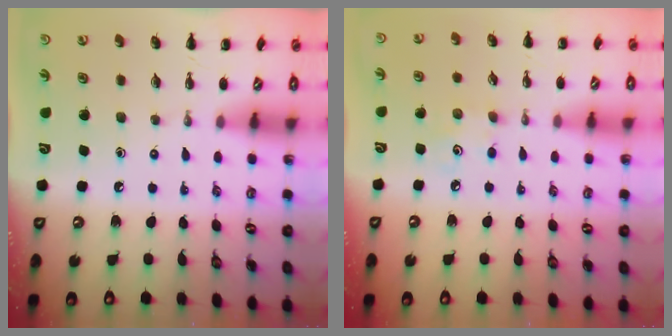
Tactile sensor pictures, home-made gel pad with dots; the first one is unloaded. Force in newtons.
{"total": 3.7, "press": 3.6, "slide": 1.0}